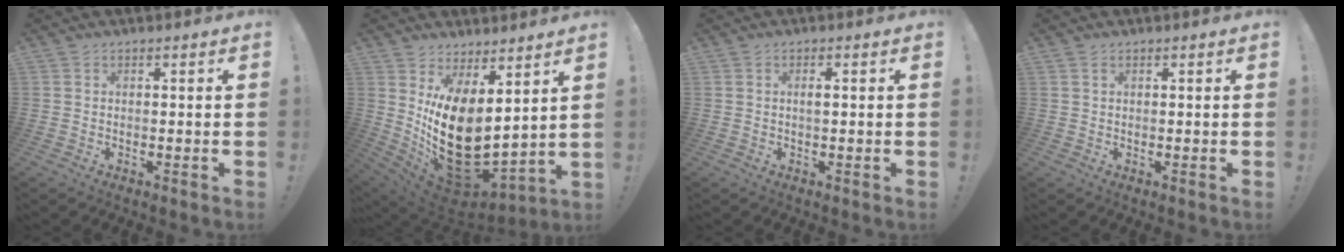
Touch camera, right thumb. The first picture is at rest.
{"total": 18.7, "force": [1.6, 10.5, 15.4], "torque": [-0.275, -0.036, 0.046]}
{"total": 1.3, "force": [0.0, 0.2, 1.3], "torque": [-0.022, 0.000, -0.003]}
{"total": 0.7, "force": [0.4, 0.5, 0.3], "torque": [-0.012, 0.004, 0.009]}